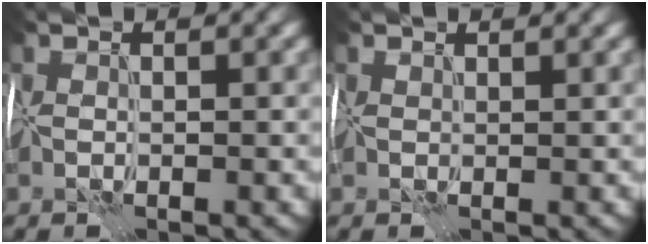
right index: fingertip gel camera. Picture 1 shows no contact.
{"total": 0.9, "force": [0.9, 0.2, 0.1], "torque": [-0.002, -0.001, 0.014]}